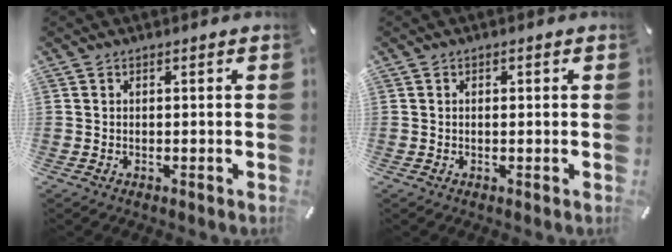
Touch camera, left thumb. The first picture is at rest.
{"total": 0.7, "force": [0.0, 0.4, 0.6], "torque": [-0.004, -0.002, -0.003]}